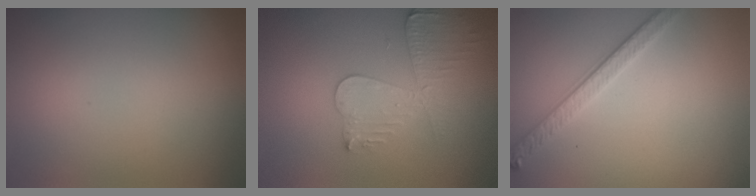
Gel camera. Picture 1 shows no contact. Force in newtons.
{"total": 3.6, "press": 3.6, "slide": 0.5}
{"total": 2.8, "press": 2.5, "slide": 1.2}